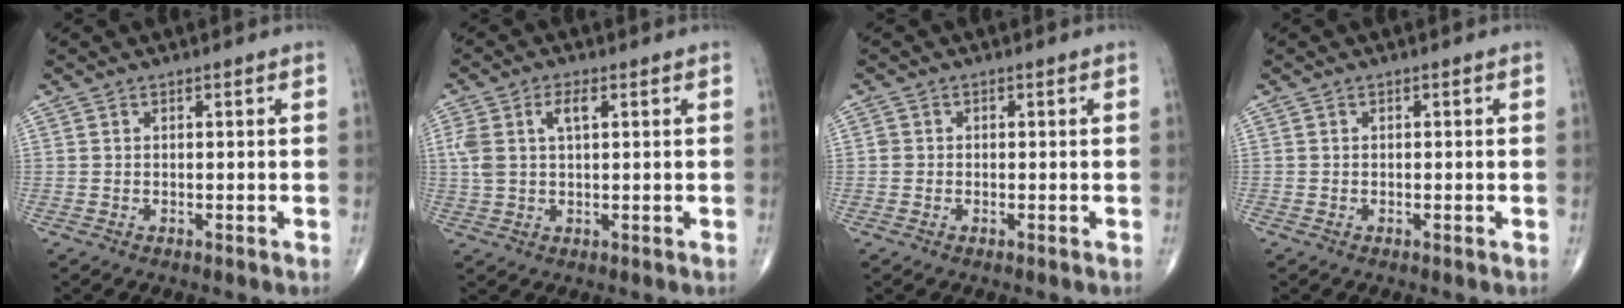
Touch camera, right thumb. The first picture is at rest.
{"total": 5.8, "force": [1.8, 2.8, 4.8], "torque": [-0.117, 0.014, 0.040]}
{"total": 1.0, "force": [-0.2, 0.9, 0.2], "torque": [0.003, 0.004, -0.004]}
{"total": 0.0}